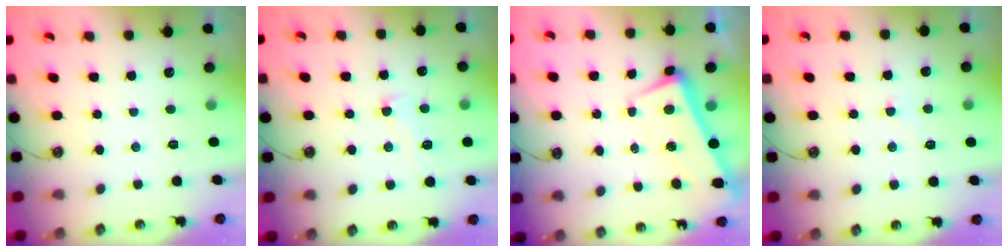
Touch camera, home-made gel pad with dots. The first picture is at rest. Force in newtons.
{"total": 1.1, "press": 0.7, "slide": 0.9}
{"total": 1.8, "press": 0.9, "slide": 1.6}
{"total": 2.7, "press": 2.7, "slide": 0.5}